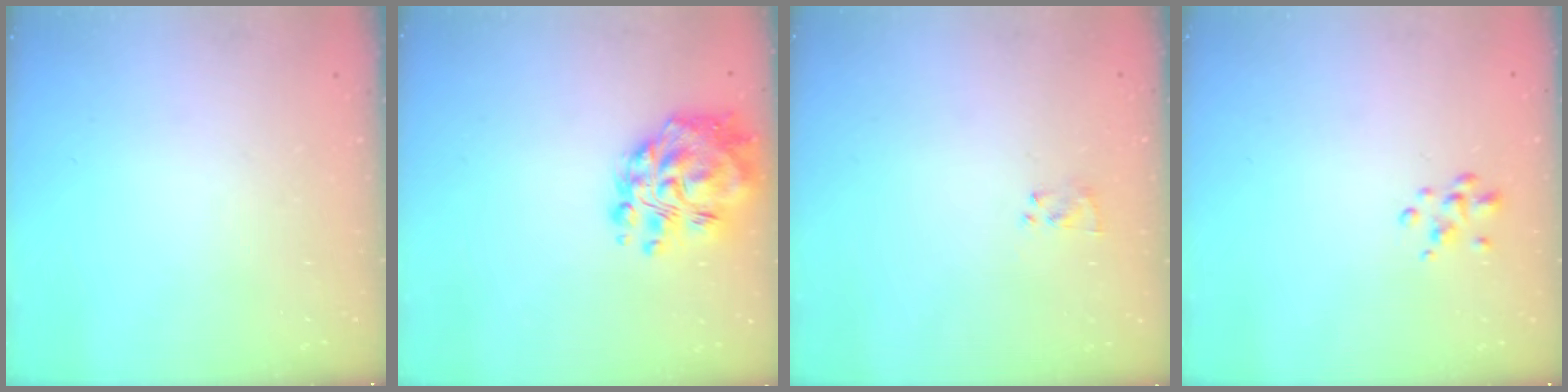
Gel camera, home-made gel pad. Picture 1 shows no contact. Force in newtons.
{"total": 14.5, "press": 13.8, "slide": 4.5}
{"total": 2.6, "press": 2.3, "slide": 1.3}
{"total": 2.5, "press": 2.5, "slide": 0.4}